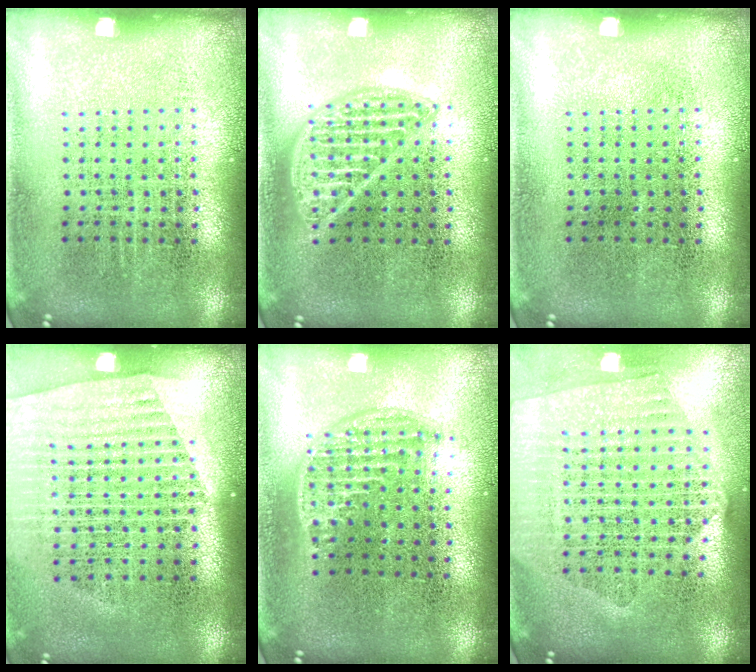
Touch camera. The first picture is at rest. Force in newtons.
{"total": 1.5, "press": 1.5, "slide": 0.2}
{"total": 0.0}
{"total": 1.6, "press": 1.5, "slide": 0.5}
{"total": 1.3, "press": 1.1, "slide": 0.6}
{"total": 2.4, "press": 2.1, "slide": 1.1}